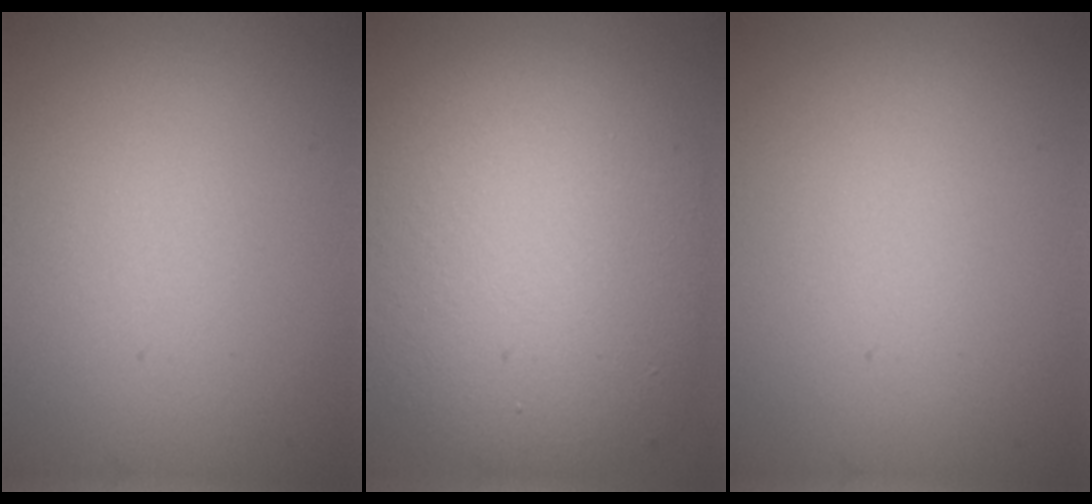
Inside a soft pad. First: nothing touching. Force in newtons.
{"total": 11.5, "press": 11.5, "slide": 1.0}
{"total": 0.0}